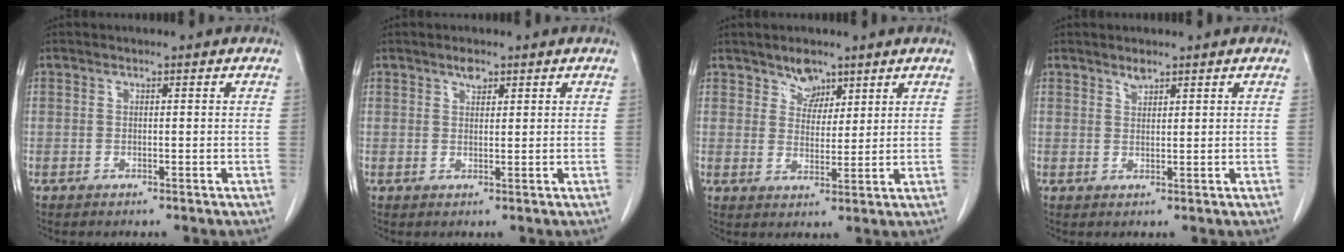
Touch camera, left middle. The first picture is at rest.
{"total": 1.6, "force": [1.1, 0.7, 0.9], "torque": [-0.016, 0.001, 0.019]}
{"total": 3.8, "force": [2.9, 2.2, 1.3], "torque": [-0.020, 0.000, 0.053]}
{"total": 1.3, "force": [1.2, 0.4, 0.4], "torque": [-0.011, -0.003, 0.022]}